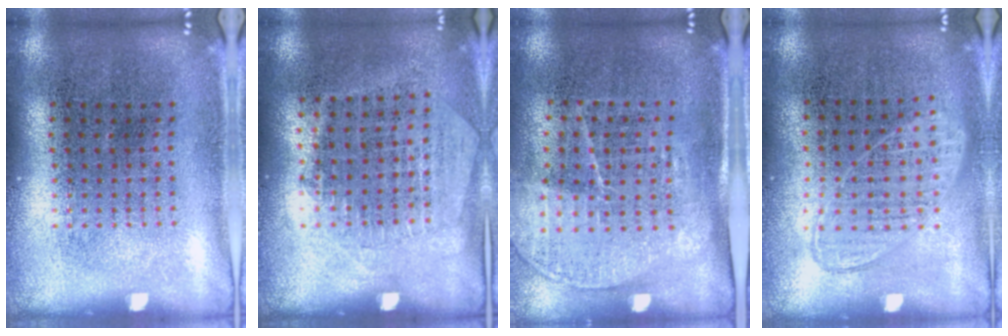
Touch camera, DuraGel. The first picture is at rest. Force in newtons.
{"total": 1.3, "press": 1.1, "slide": 0.6}
{"total": 1.6, "press": 1.4, "slide": 0.9}
{"total": 0.9, "press": 0.8, "slide": 0.3}